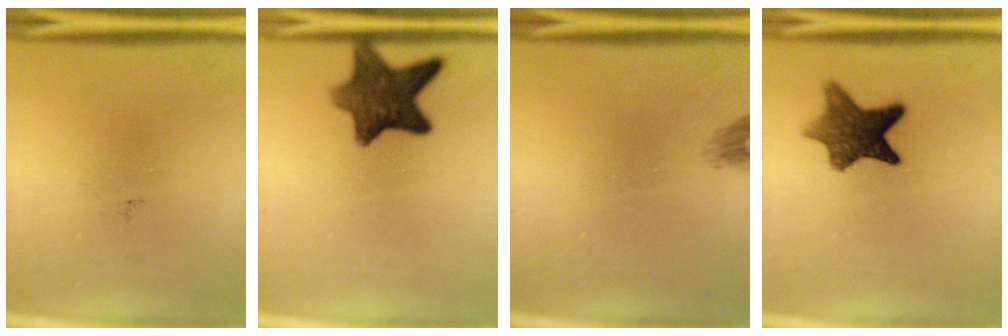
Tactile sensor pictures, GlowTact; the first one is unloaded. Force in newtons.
{"total": 10.4}
{"total": 1.3}
{"total": 9.2}